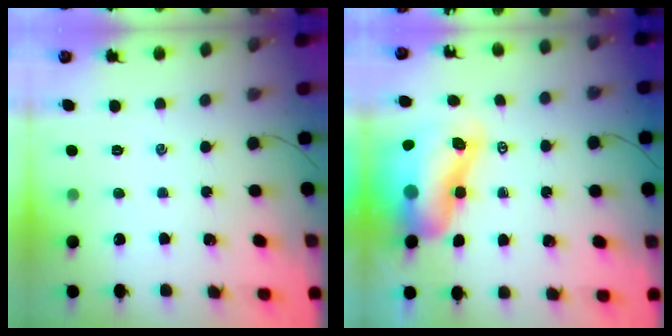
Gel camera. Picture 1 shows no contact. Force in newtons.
{"total": 14.7, "press": 14.2, "slide": 3.9}